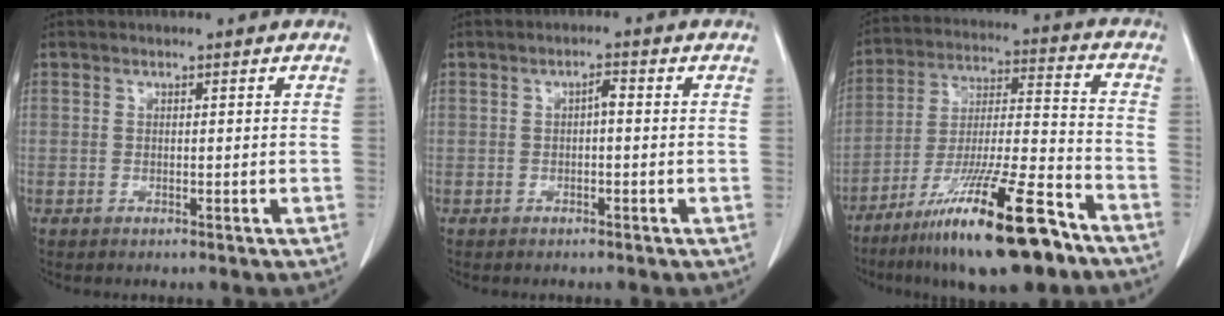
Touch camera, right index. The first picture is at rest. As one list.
[{"total": 1.4, "force": [0.0, 0.5, 1.4], "torque": [-0.022, 0.005, -0.001]}, {"total": 19.9, "force": [-13.1, 2.2, 14.7], "torque": [-0.240, -0.023, -0.229]}]